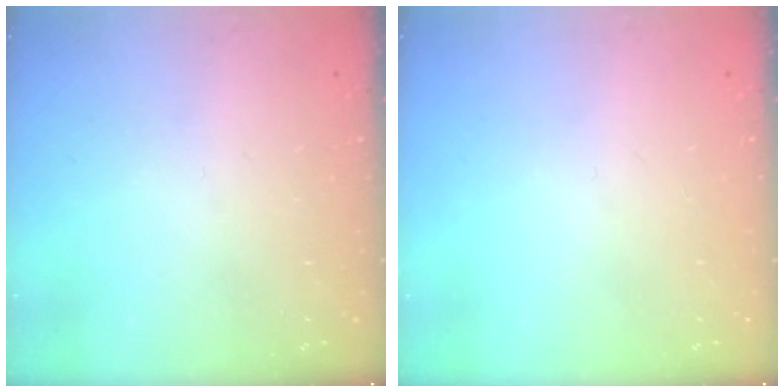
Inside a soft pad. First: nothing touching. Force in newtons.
{"total": 0.0}